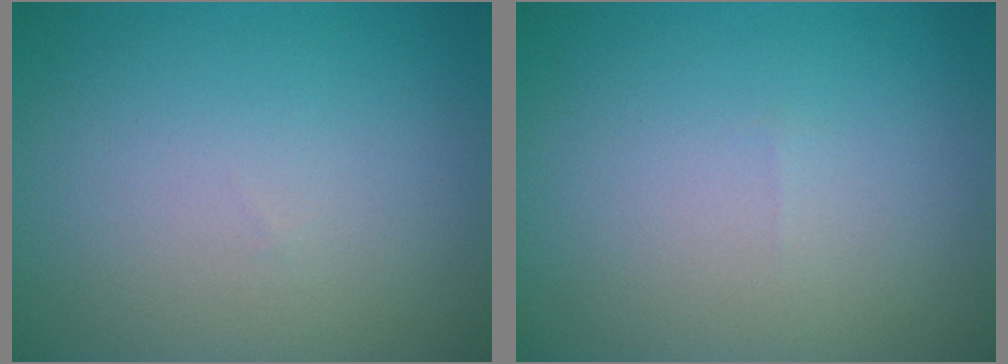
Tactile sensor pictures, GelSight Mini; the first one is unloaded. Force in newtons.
{"total": 0.0}